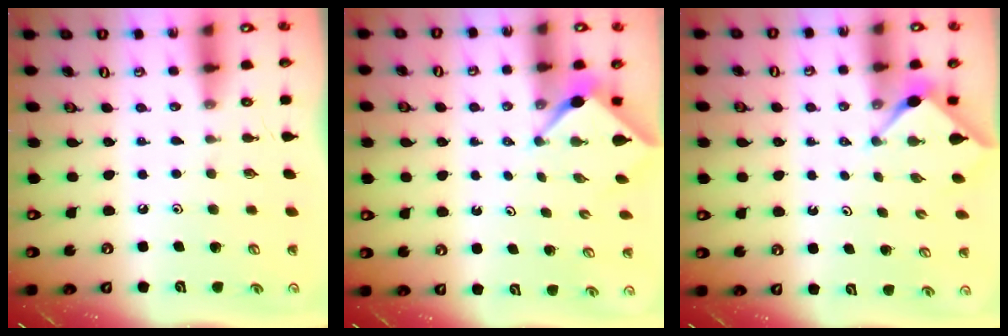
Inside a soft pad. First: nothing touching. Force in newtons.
{"total": 2.6, "press": 2.6, "slide": 0.3}
{"total": 2.9, "press": 2.9, "slide": 0.3}